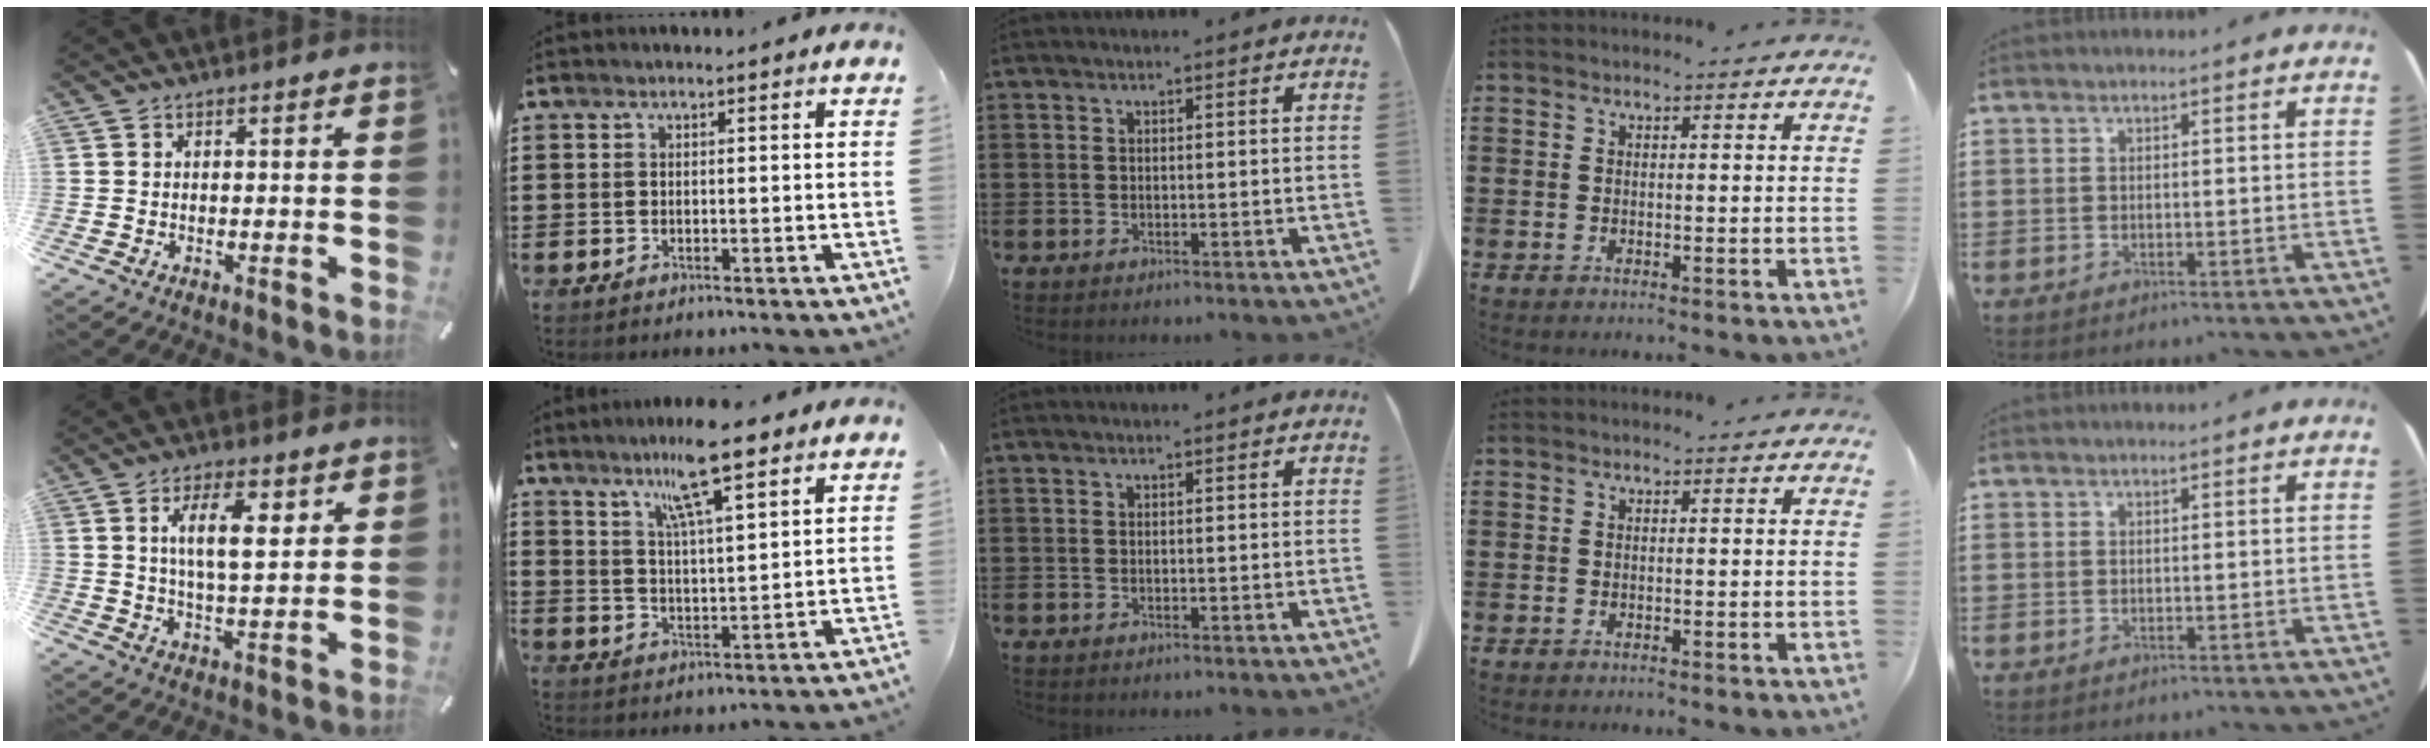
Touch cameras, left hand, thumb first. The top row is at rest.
{"thumb": {"total": 9.7, "force": [3.7, 3.6, 8.2], "torque": [-0.137, -0.005, 0.057]}, "index": {"total": 9.8, "force": [7.0, 1.2, 6.7], "torque": [-0.130, -0.014, 0.118]}}